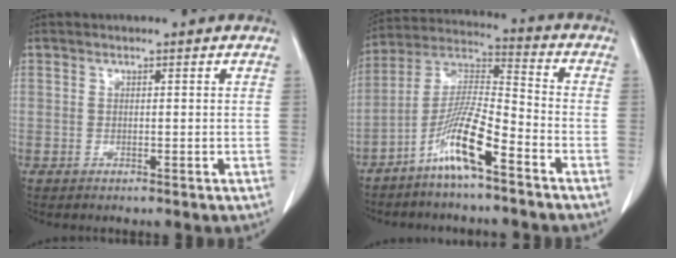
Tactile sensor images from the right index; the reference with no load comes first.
{"total": 10.6, "force": [-6.3, 0.7, 8.6], "torque": [-0.175, -0.004, -0.126]}